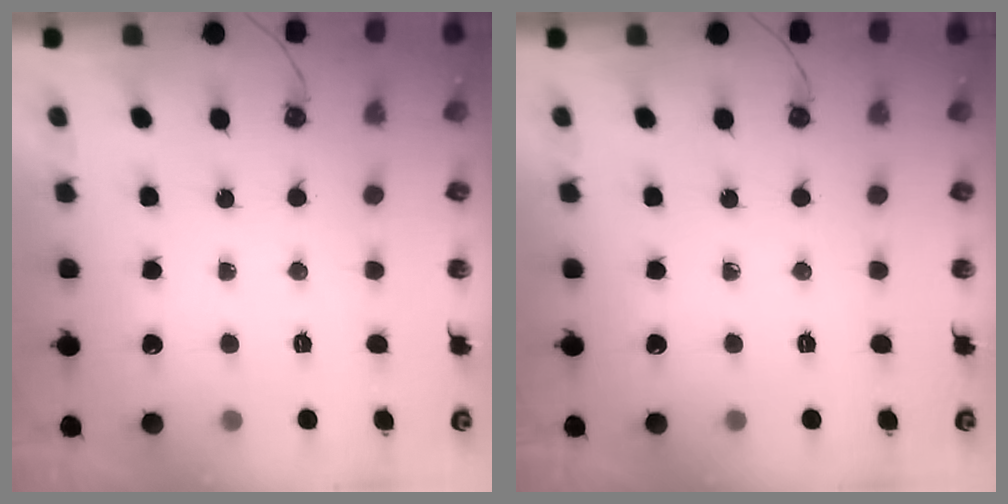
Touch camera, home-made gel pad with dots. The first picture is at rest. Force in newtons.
{"total": 0.0}